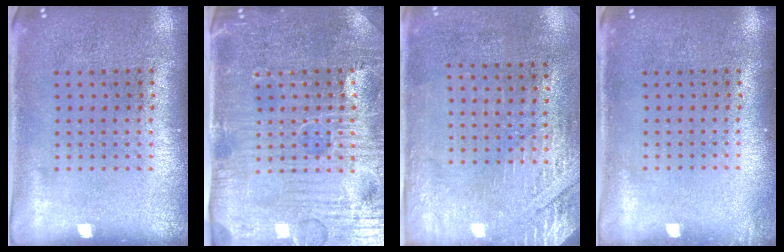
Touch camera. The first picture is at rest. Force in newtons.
{"total": 5.0, "press": 4.7, "slide": 1.8}
{"total": 2.9, "press": 2.5, "slide": 1.5}
{"total": 0.7, "press": 0.7, "slide": 0.1}